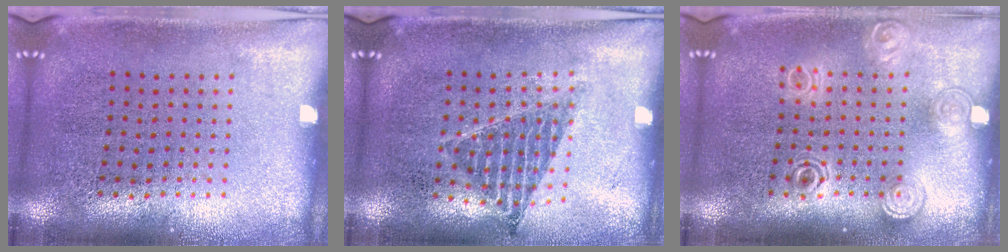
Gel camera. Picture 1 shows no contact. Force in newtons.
{"total": 0.9, "press": 0.8, "slide": 0.3}
{"total": 1.5, "press": 1.2, "slide": 0.9}